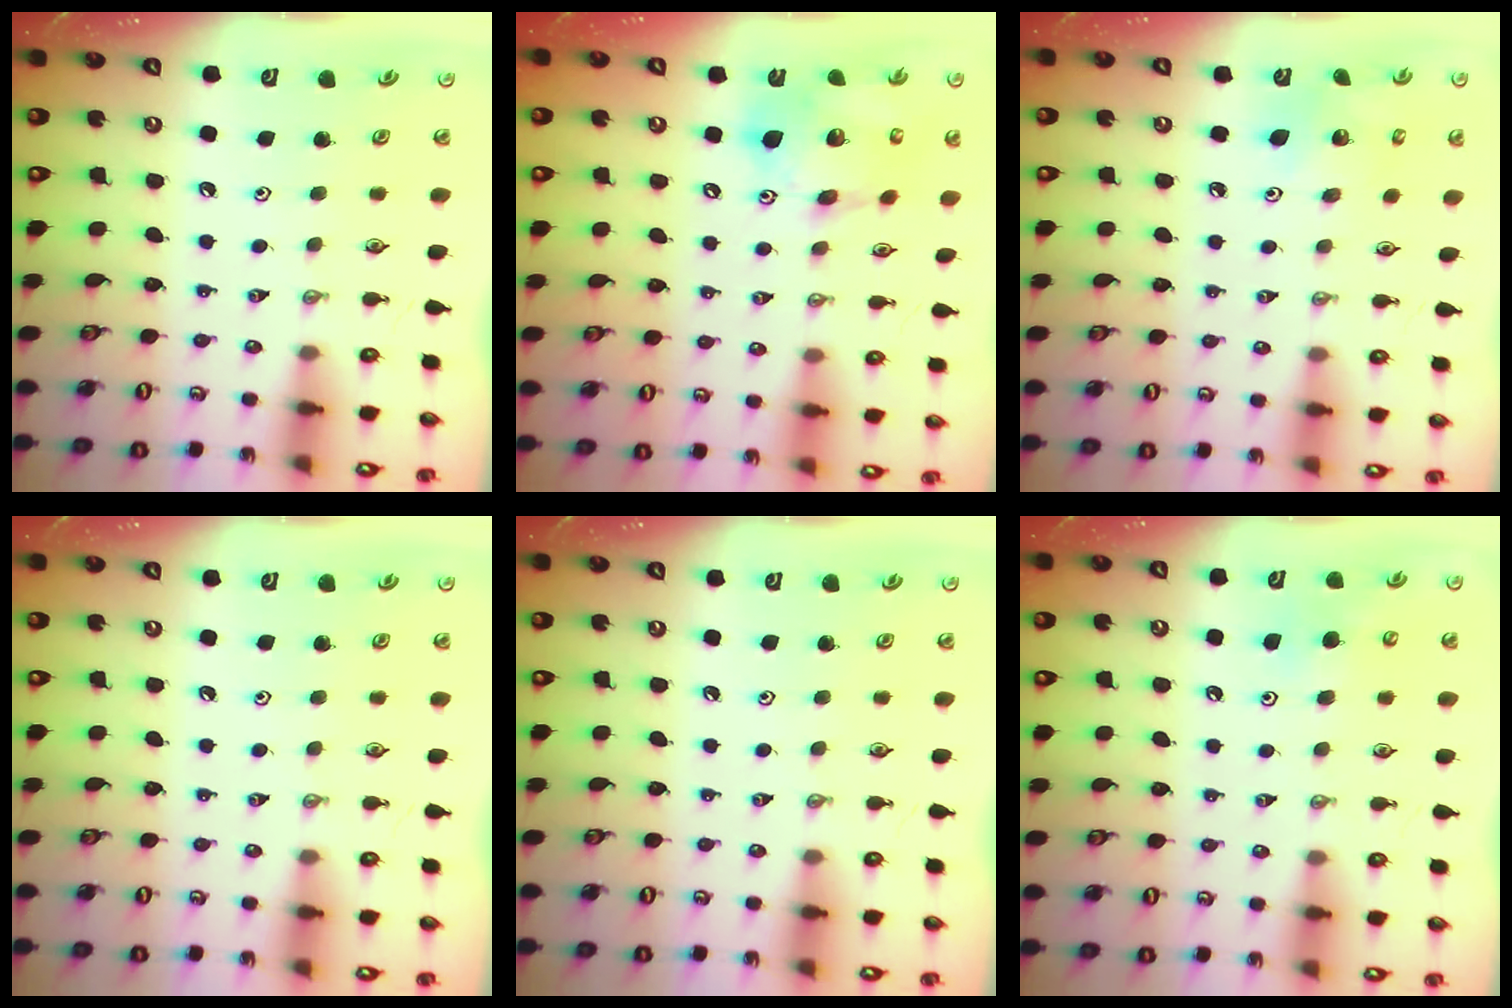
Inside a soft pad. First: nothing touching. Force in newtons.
{"total": 17.9, "press": 17.6, "slide": 3.4}
{"total": 6.0, "press": 6.0, "slide": 0.2}
{"total": 0.0}
{"total": 0.0}
{"total": 6.9, "press": 6.9, "slide": 0.9}